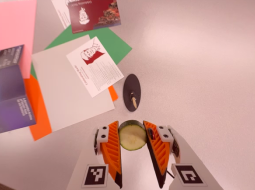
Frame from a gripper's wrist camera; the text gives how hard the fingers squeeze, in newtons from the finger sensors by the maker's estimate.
{"total": 10.8, "left": 10.5, "right": 11.1}